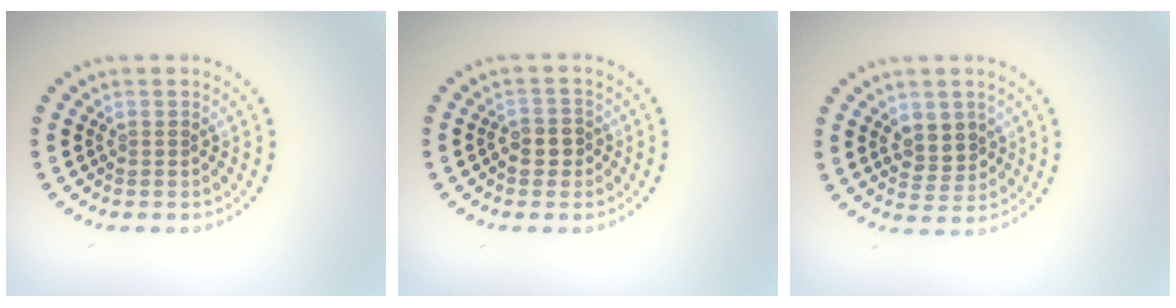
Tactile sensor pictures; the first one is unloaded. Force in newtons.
{"total": 1.6, "press": 1.5, "slide": 0.4}
{"total": 2.8, "press": 2.7, "slide": 0.7}